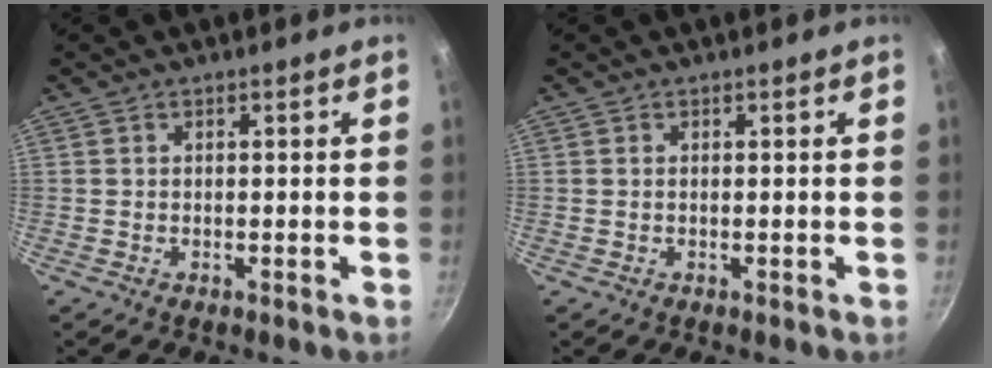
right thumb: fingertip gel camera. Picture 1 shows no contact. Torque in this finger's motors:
{"motor_torque": [-0.35, 0.20, -0.31, 0.07, 0.07]}